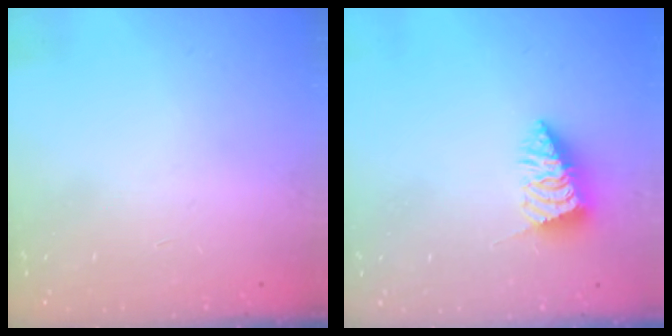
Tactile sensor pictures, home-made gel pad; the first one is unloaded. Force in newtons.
{"total": 2.6, "press": 2.6, "slide": 0.1}